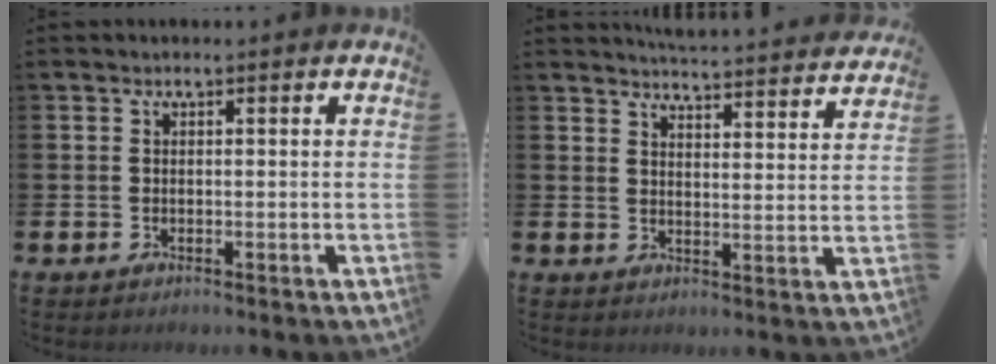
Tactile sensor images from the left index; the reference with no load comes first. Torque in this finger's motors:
{"motor_torque": [0.48, -0.80, 0.16, 0.04]}